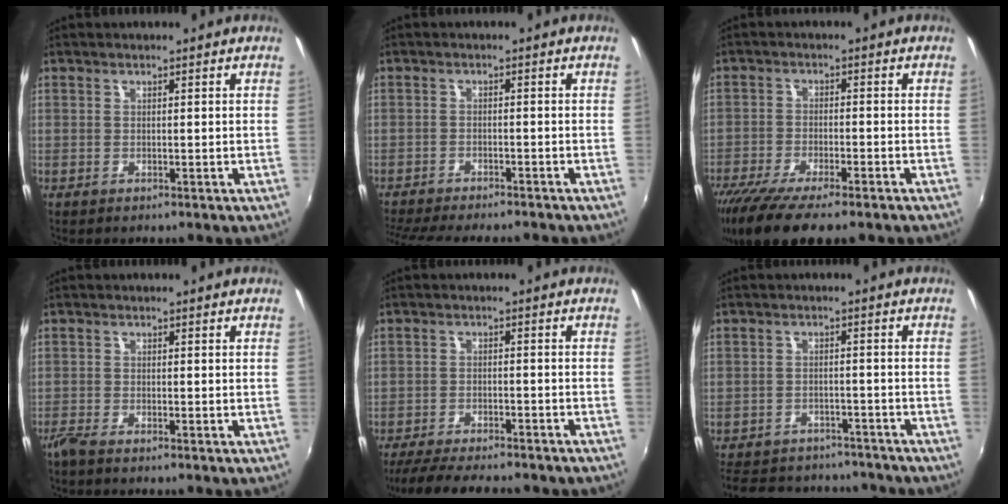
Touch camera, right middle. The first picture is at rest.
{"total": 12.1, "force": [-10.7, 2.0, 5.2], "torque": [-0.119, -0.022, -0.164]}
{"total": 13.0, "force": [-9.9, 2.6, 8.0], "torque": [-0.171, -0.050, -0.167]}
{"total": 1.9, "force": [-1.7, -0.1, 0.9], "torque": [-0.025, -0.008, -0.037]}
{"total": 14.5, "force": [-12.4, 3.0, 7.0], "torque": [-0.143, -0.031, -0.181]}
{"total": 17.1, "force": [-14.6, 6.9, 5.7], "torque": [-0.134, 0.021, -0.193]}